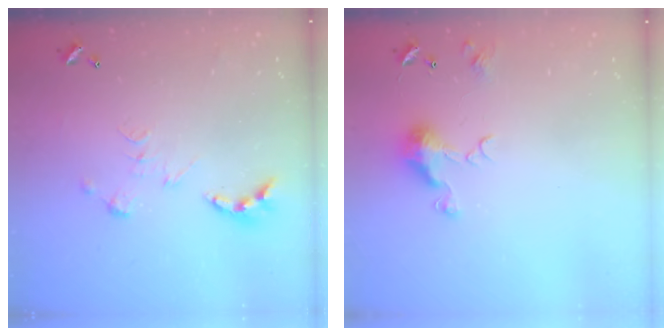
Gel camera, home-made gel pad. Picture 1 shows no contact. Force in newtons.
{"total": 6.6, "press": 6.5, "slide": 1.0}